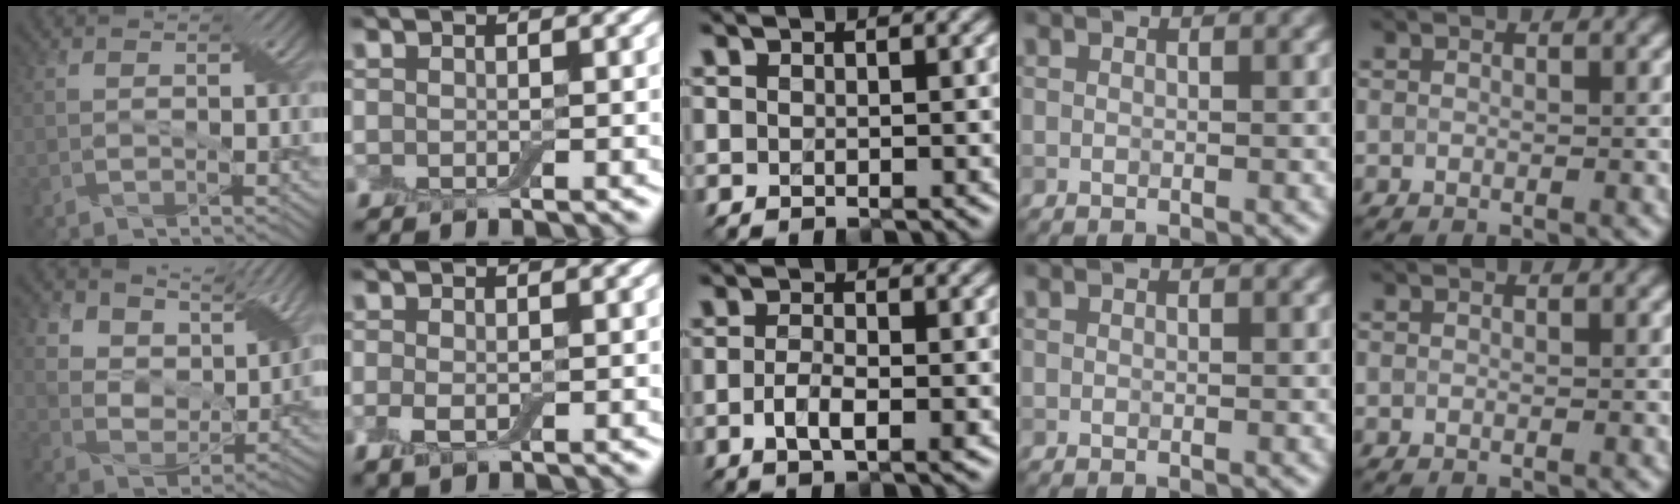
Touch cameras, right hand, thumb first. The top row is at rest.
{"thumb": {"total": 8.1, "force": [6.3, 4.2, 2.8], "torque": [-0.074, -0.014, 0.119]}, "index": {"total": 1.8, "force": [-0.3, 1.0, 1.4], "torque": [-0.036, -0.008, -0.006]}, "middle": {"total": 2.5, "force": [-1.0, 0.9, 2.1], "torque": [-0.046, -0.010, -0.021]}}